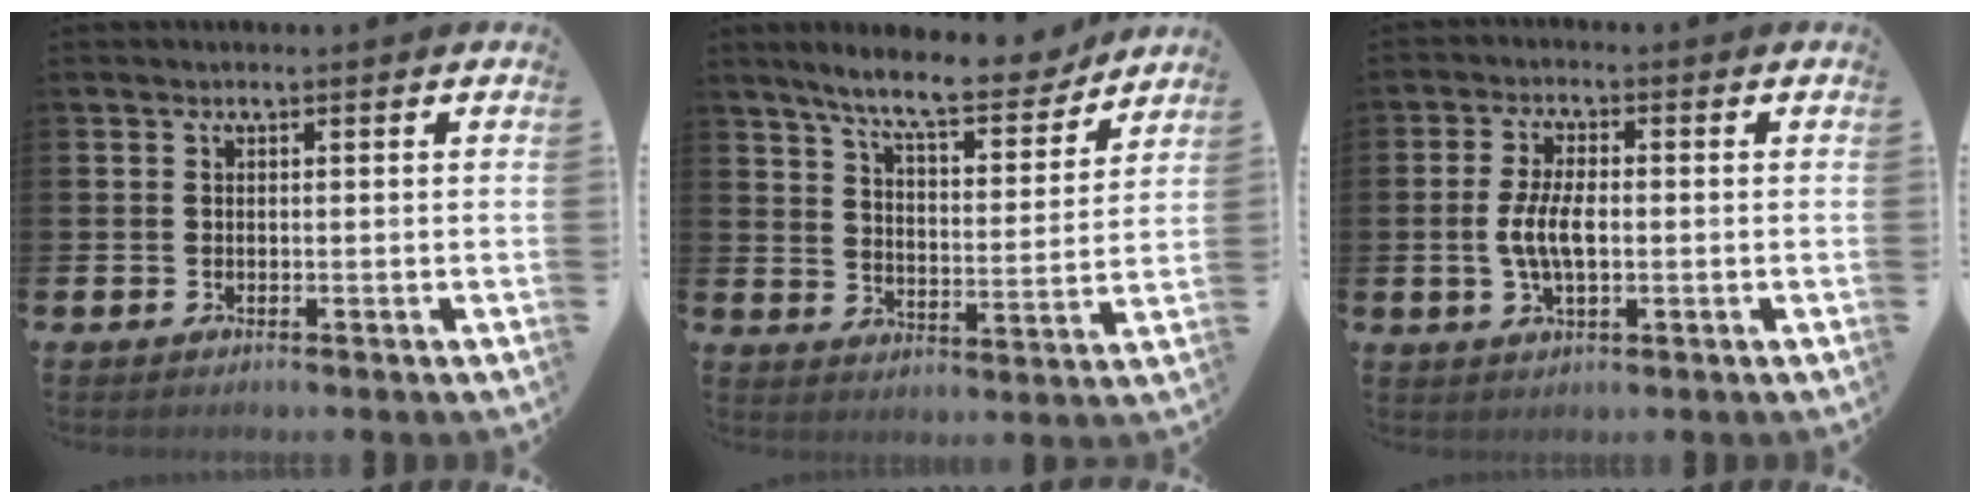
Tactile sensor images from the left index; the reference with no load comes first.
{"total": 9.4, "force": [8.4, 1.7, 3.9], "torque": [-0.089, -0.050, 0.143]}
{"total": 5.3, "force": [-0.2, 2.3, 4.7], "torque": [-0.094, -0.001, -0.011]}